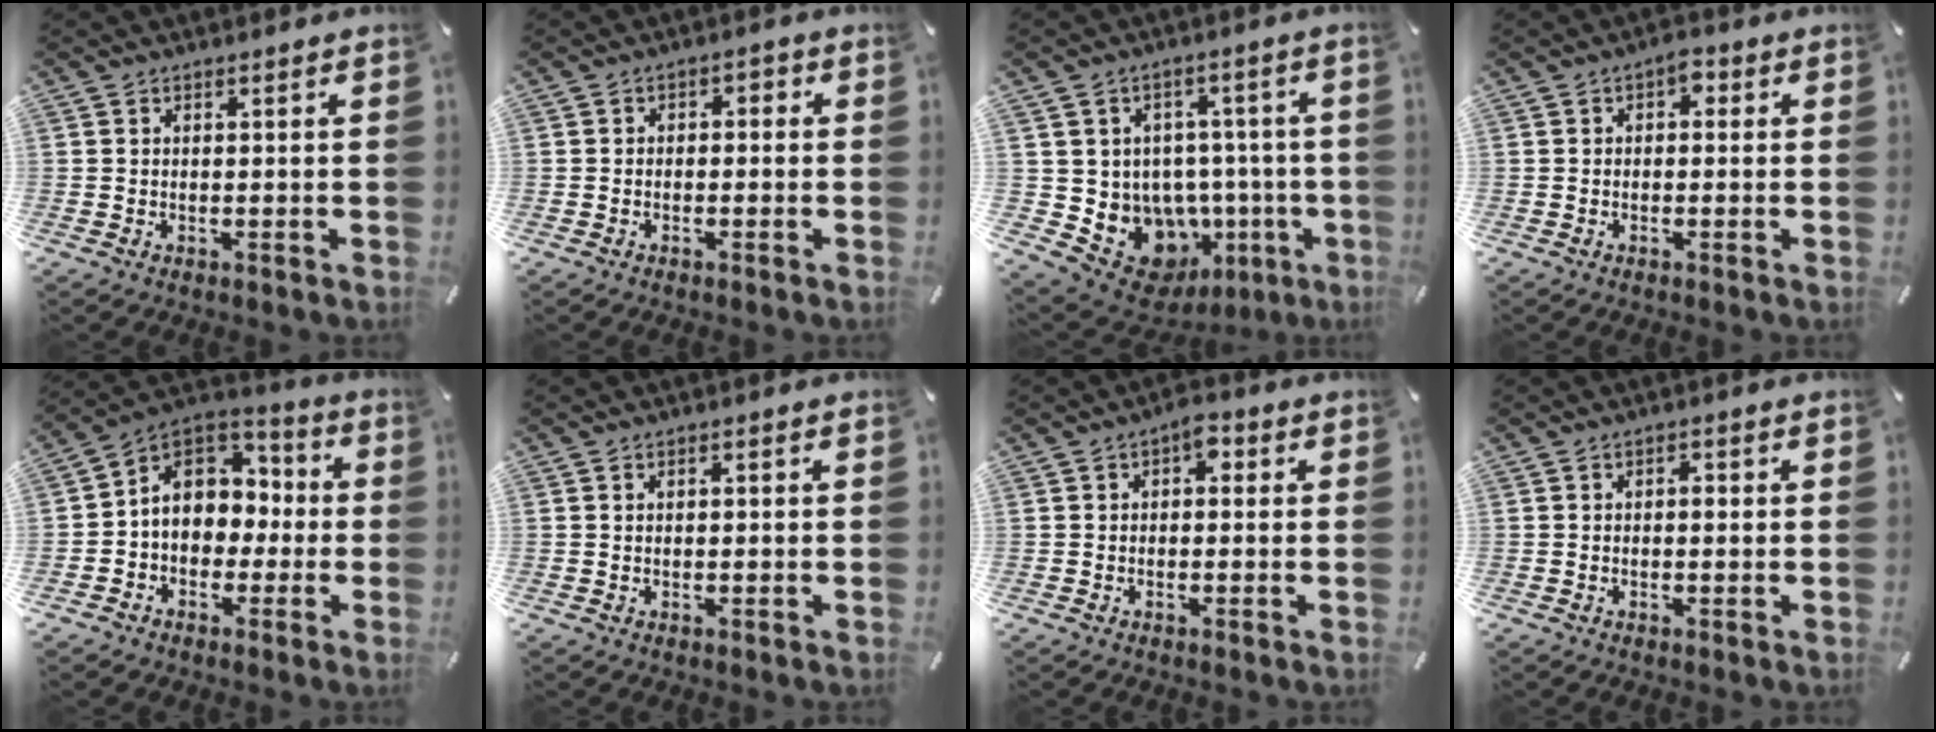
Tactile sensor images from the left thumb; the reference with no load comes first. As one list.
[{"total": 2.1, "force": [-1.6, 1.2, 0.7], "torque": [-0.013, 0.013, -0.033]}, {"total": 11.5, "force": [-3.2, 10.3, 4.1], "torque": [-0.047, -0.009, -0.027]}, {"total": 2.2, "force": [-0.1, 1.5, 1.5], "torque": [-0.024, 0.009, -0.008]}, {"total": 10.2, "force": [0.4, 9.2, 4.5], "torque": [-0.090, 0.000, 0.011]}, {"total": 0.9, "force": [0.0, 0.5, 0.7], "torque": [-0.014, 0.003, -0.002]}, {"total": 3.0, "force": [0.2, 1.9, 2.2], "torque": [-0.031, 0.006, -0.004]}, {"total": 1.7, "force": [-0.1, 1.0, 1.4], "torque": [-0.019, 0.002, -0.006]}]